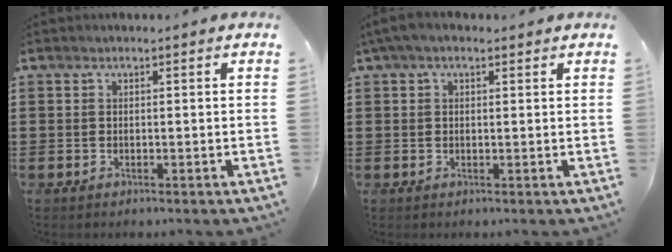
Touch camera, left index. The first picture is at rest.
{"total": 2.2, "force": [1.0, 1.1, 1.6], "torque": [-0.034, 0.008, 0.017]}